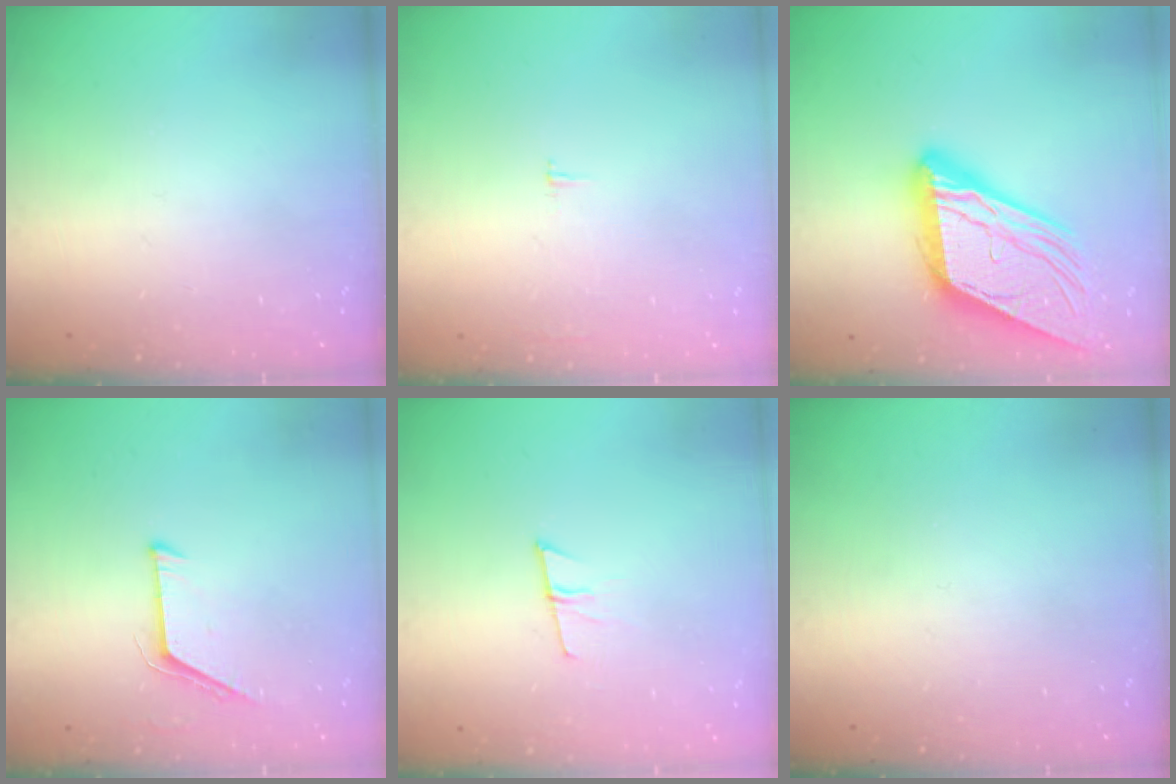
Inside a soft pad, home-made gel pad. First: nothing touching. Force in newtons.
{"total": 1.8, "press": 1.8, "slide": 0.1}
{"total": 20.7, "press": 20.6, "slide": 2.1}
{"total": 5.7, "press": 5.7, "slide": 0.5}
{"total": 6.0, "press": 5.9, "slide": 1.0}
{"total": 0.0}